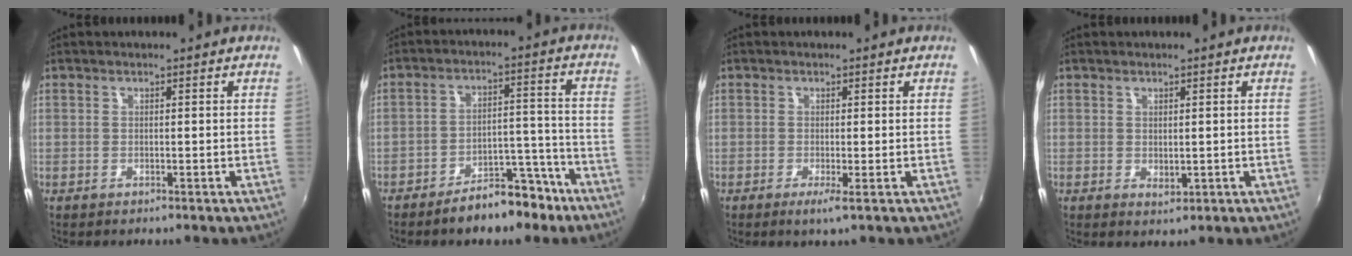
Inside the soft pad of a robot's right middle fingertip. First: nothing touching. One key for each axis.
{"total": 9.9, "fx": -7.6, "fy": 4.3, "fz": 4.7, "tx": -0.073, "ty": 0.035, "tz": -0.096}
{"total": 1.7, "fx": -0.6, "fy": -0.2, "fz": 1.6, "tx": -0.034, "ty": -0.008, "tz": -0.012}
{"total": 1.4, "fx": 0.2, "fy": 1.0, "fz": 1.0, "tx": -0.015, "ty": -0.002, "tz": 0.006}